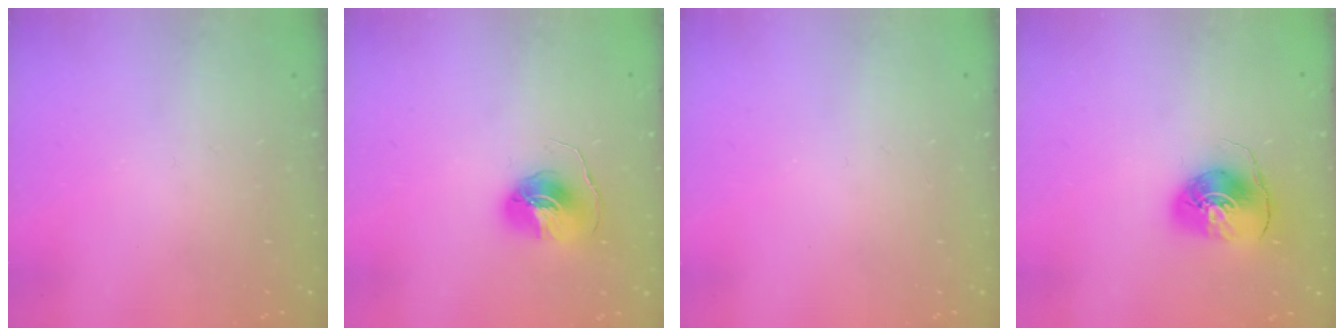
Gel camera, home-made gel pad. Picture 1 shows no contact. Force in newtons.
{"total": 7.8, "press": 7.8, "slide": 0.1}
{"total": 0.0}
{"total": 7.7, "press": 7.7, "slide": 0.7}